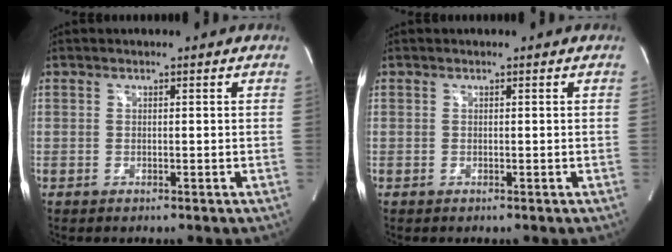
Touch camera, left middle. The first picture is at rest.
{"total": 0.0}